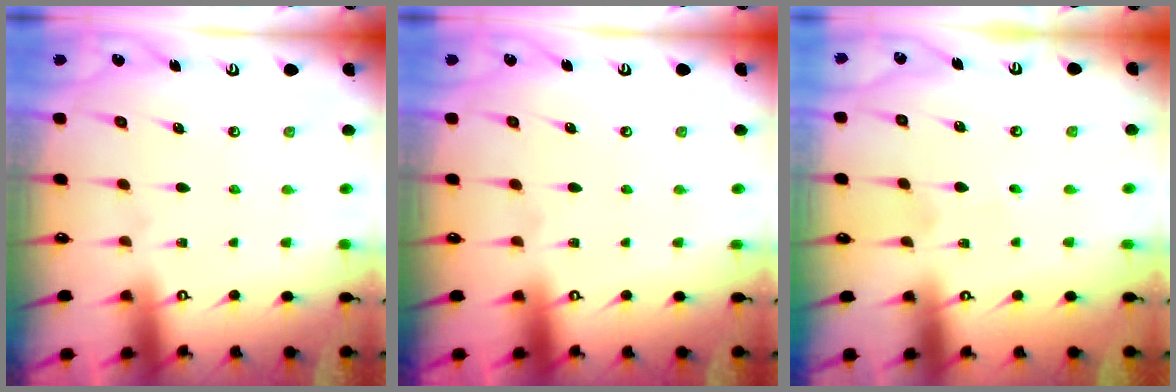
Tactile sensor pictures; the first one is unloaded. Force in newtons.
{"total": 0.0}
{"total": 0.0}